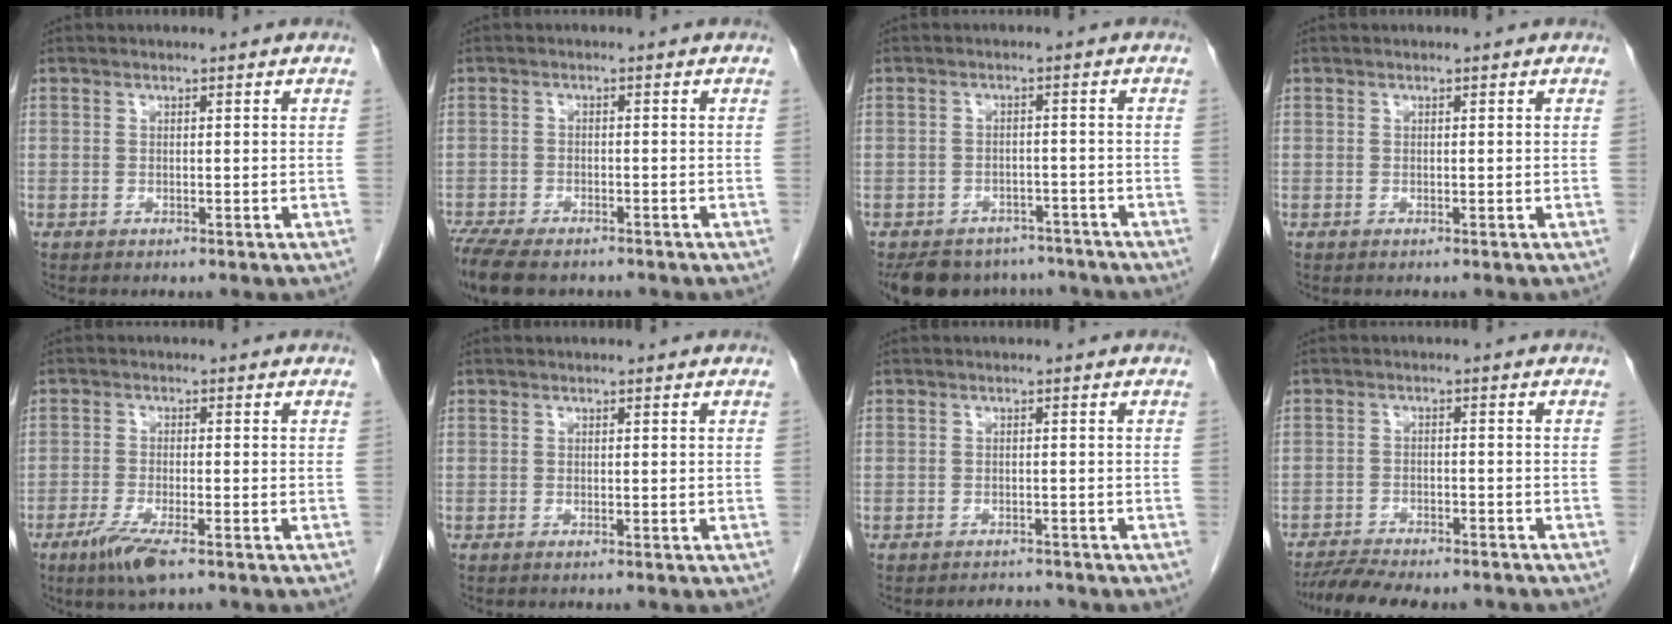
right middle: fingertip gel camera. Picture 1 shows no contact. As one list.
[{"total": 10.0, "force": [-7.7, 3.6, 5.2], "torque": [-0.105, -0.016, -0.121]}, {"total": 10.4, "force": [-8.8, 5.0, 2.2], "torque": [-0.030, 0.004, -0.111]}, {"total": 0.0}, {"total": 5.7, "force": [-3.6, 0.8, 4.4], "torque": [-0.091, -0.014, -0.064]}, {"total": 0.0}, {"total": 1.7, "force": [-1.6, 0.4, -0.2], "torque": [-0.002, -0.006, -0.020]}, {"total": 10.8, "force": [-9.6, 1.8, 4.5], "torque": [-0.068, -0.001, -0.142]}]